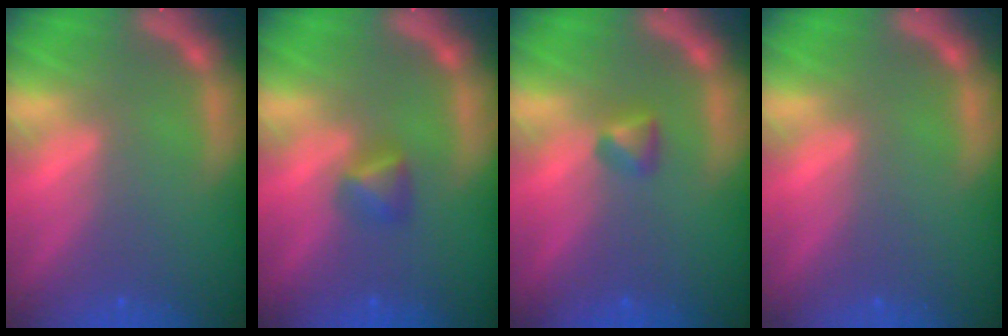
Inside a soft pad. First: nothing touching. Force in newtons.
{"total": 1.9}
{"total": 1.4}
{"total": 0.0}